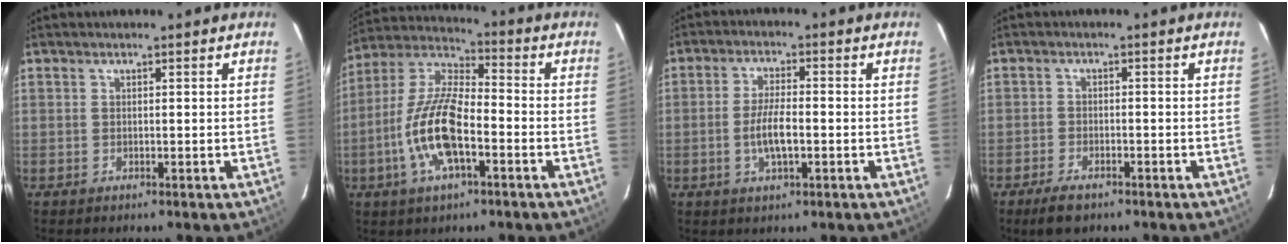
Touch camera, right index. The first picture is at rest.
{"total": 14.8, "force": [-5.0, 5.4, 12.9], "torque": [-0.269, -0.002, -0.100]}
{"total": 5.8, "force": [-1.5, 1.7, 5.3], "torque": [-0.106, -0.002, -0.027]}
{"total": 4.8, "force": [-3.5, 2.0, 2.5], "torque": [-0.066, -0.008, -0.062]}